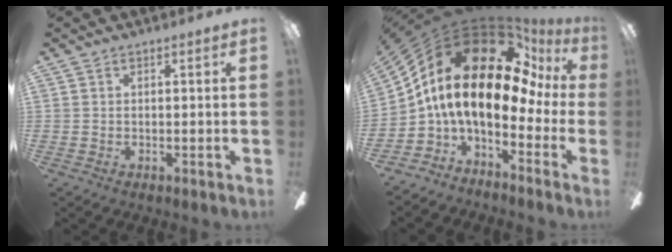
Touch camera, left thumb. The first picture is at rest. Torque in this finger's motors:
{"motor_torque": [-0.72, 2.97, 2.77, 0.00, 0.44]}